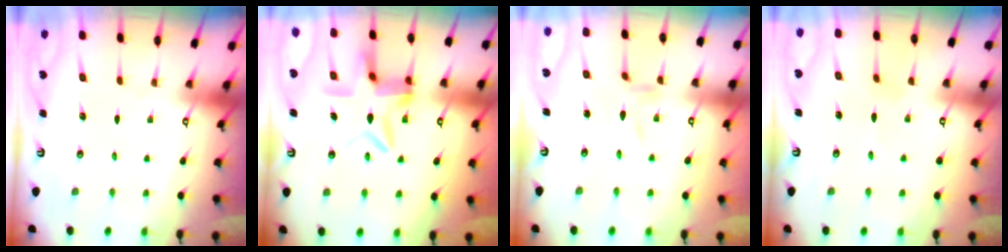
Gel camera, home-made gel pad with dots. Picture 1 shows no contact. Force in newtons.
{"total": 11.3, "press": 11.2, "slide": 1.2}
{"total": 0.0}
{"total": 2.2, "press": 2.2, "slide": 0.3}